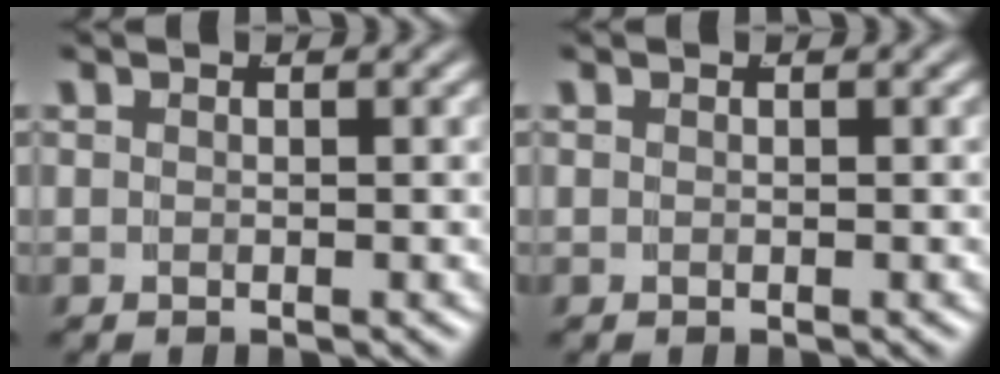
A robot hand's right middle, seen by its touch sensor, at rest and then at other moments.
{"total": 0.0}